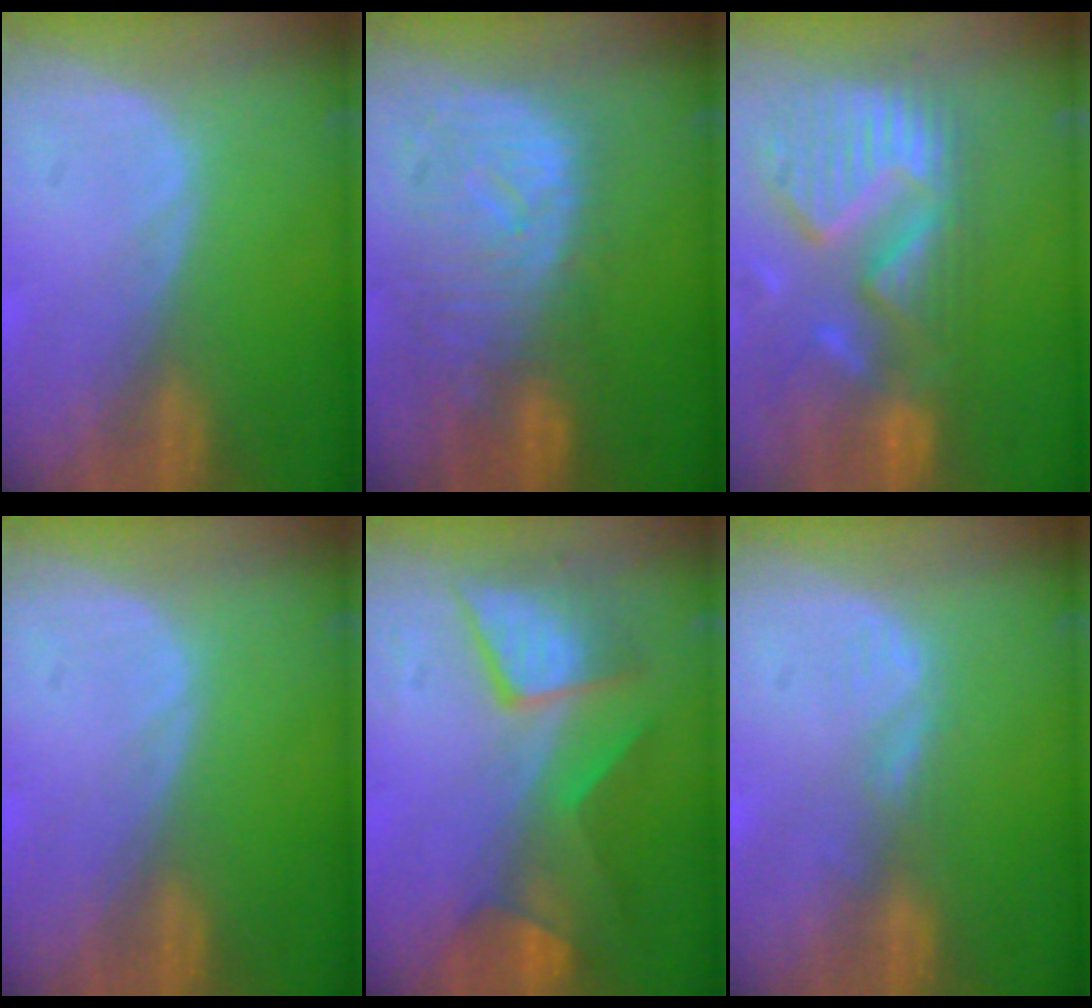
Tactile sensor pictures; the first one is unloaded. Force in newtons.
{"total": 10.9, "press": 9.7, "slide": 4.9}
{"total": 14.0, "press": 11.8, "slide": 7.6}
{"total": 0.0}
{"total": 7.8, "press": 7.8, "slide": 0.4}
{"total": 1.6, "press": 1.6, "slide": 0.2}